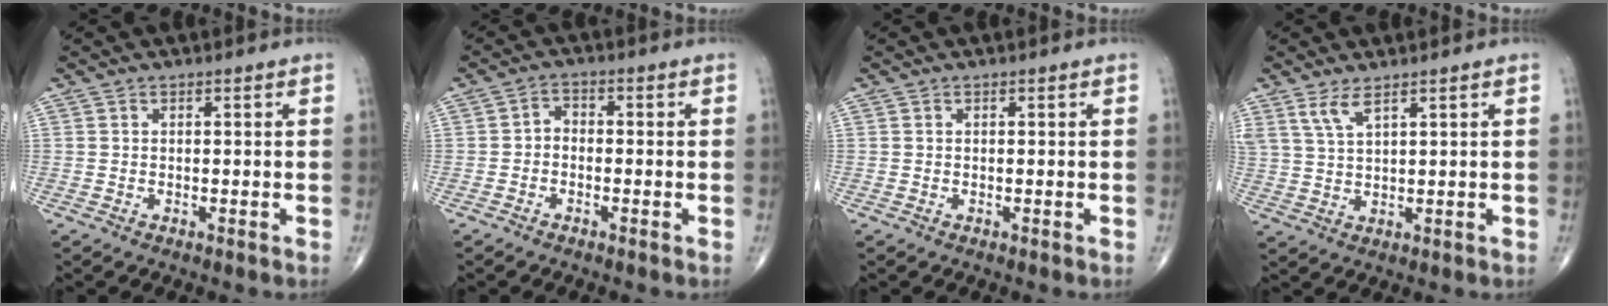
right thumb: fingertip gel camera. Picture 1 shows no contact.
{"total": 2.4, "force": [-0.8, 1.8, 1.4], "torque": [-0.013, 0.016, -0.024]}
{"total": 0.0}
{"total": 4.1, "force": [2.8, 1.0, 2.8], "torque": [-0.065, -0.014, 0.064]}